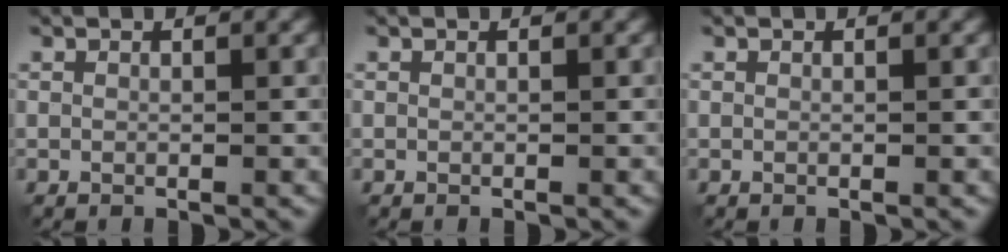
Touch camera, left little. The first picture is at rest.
{"total": 0.0}
{"total": 0.0}